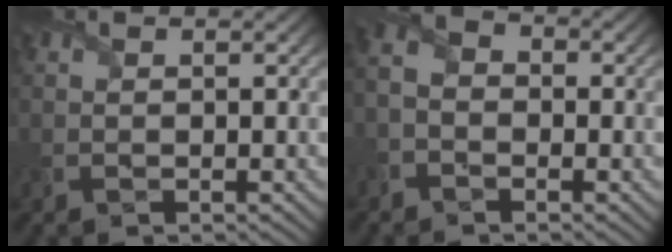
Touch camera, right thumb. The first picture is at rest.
{"total": 4.0, "force": [-2.2, 2.6, 2.1], "torque": [-0.052, -0.002, -0.045]}